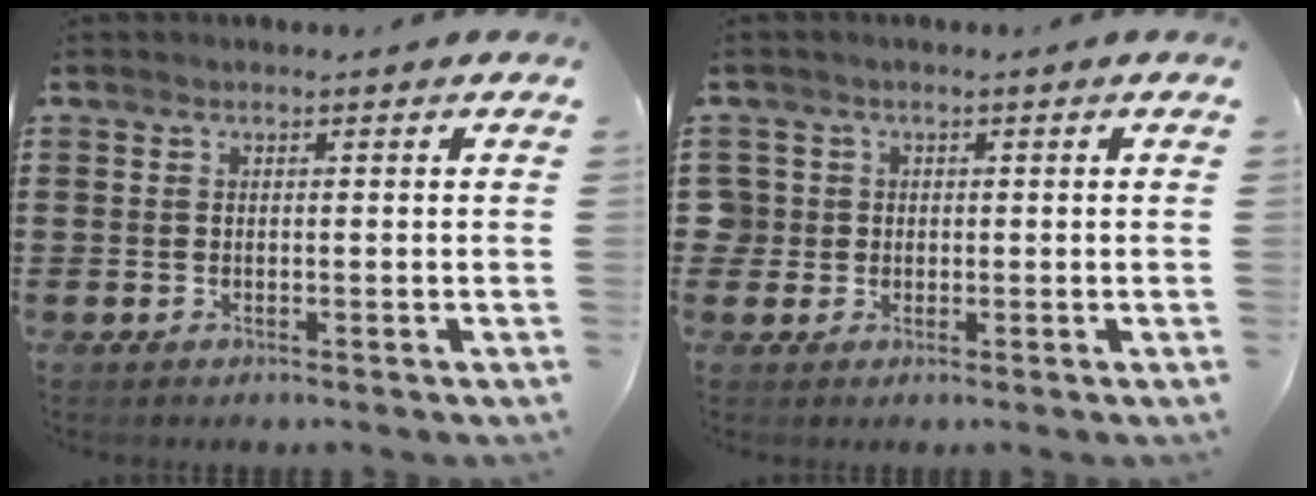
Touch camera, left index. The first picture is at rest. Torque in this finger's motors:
{"motor_torque": [-0.09, -0.01, -0.03, -0.03]}